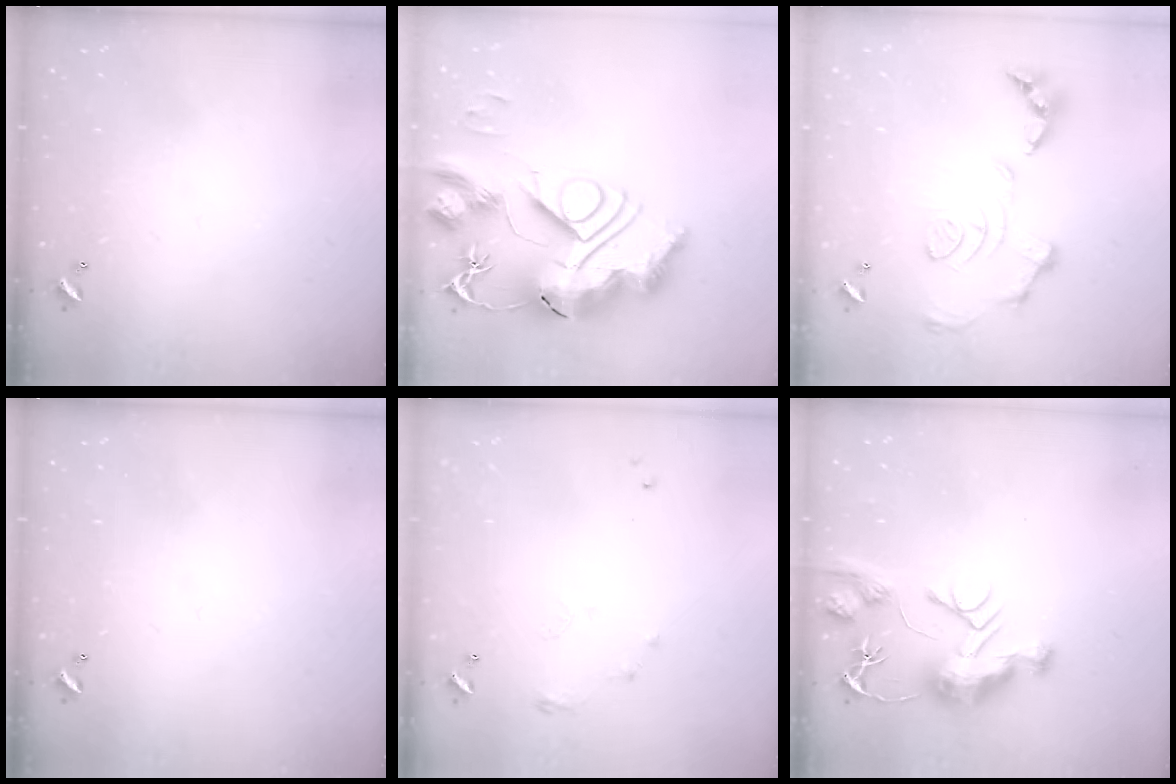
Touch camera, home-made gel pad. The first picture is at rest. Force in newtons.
{"total": 0.7, "press": 0.7, "slide": 0.0}
{"total": 1.5, "press": 0.8, "slide": 1.3}
{"total": 0.0}
{"total": 6.3, "press": 6.3, "slide": 0.9}
{"total": 12.3, "press": 12.3, "slide": 1.1}